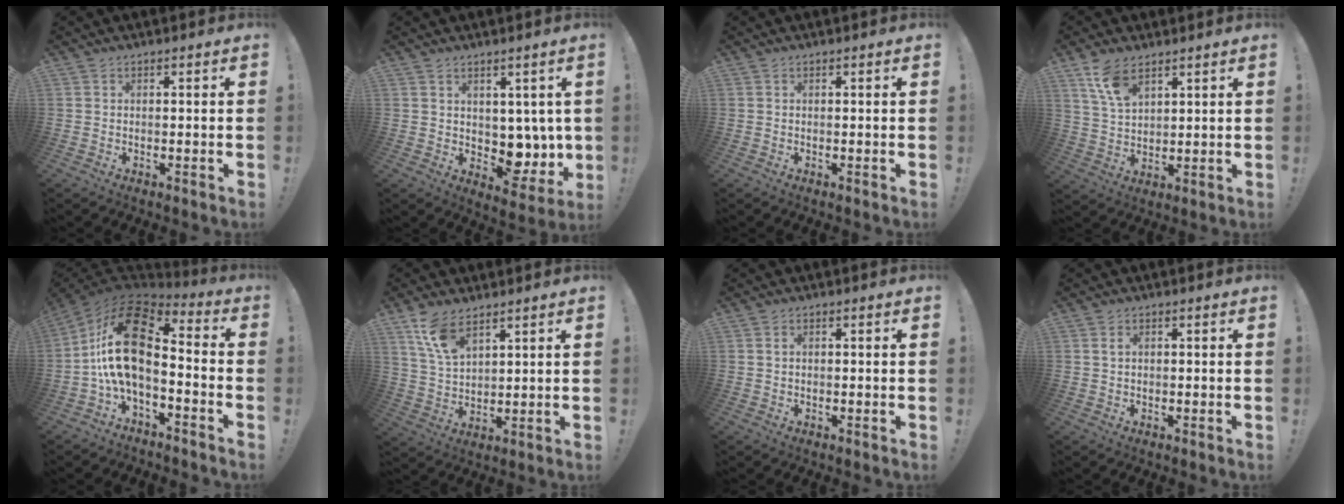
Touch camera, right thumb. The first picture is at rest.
{"total": 8.2, "force": [1.4, 7.0, 4.2], "torque": [-0.031, -0.027, 0.041]}
{"total": 0.0}
{"total": 8.6, "force": [5.6, 4.0, 5.1], "torque": [-0.088, -0.026, 0.106]}
{"total": 17.9, "force": [1.7, 9.1, 15.3], "torque": [-0.300, -0.006, 0.030]}
{"total": 9.4, "force": [6.5, 4.0, 5.5], "torque": [-0.100, -0.032, 0.123]}
{"total": 1.0, "force": [0.2, 0.7, 0.7], "torque": [-0.022, 0.007, 0.005]}
{"total": 1.6, "force": [0.5, 1.0, 1.1], "torque": [-0.031, 0.007, 0.010]}